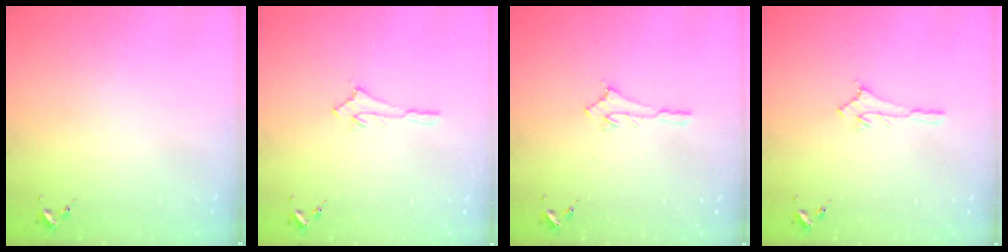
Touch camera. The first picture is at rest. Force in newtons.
{"total": 2.7, "press": 2.7, "slide": 0.1}
{"total": 2.8, "press": 2.8, "slide": 0.2}
{"total": 2.8, "press": 2.8, "slide": 0.2}